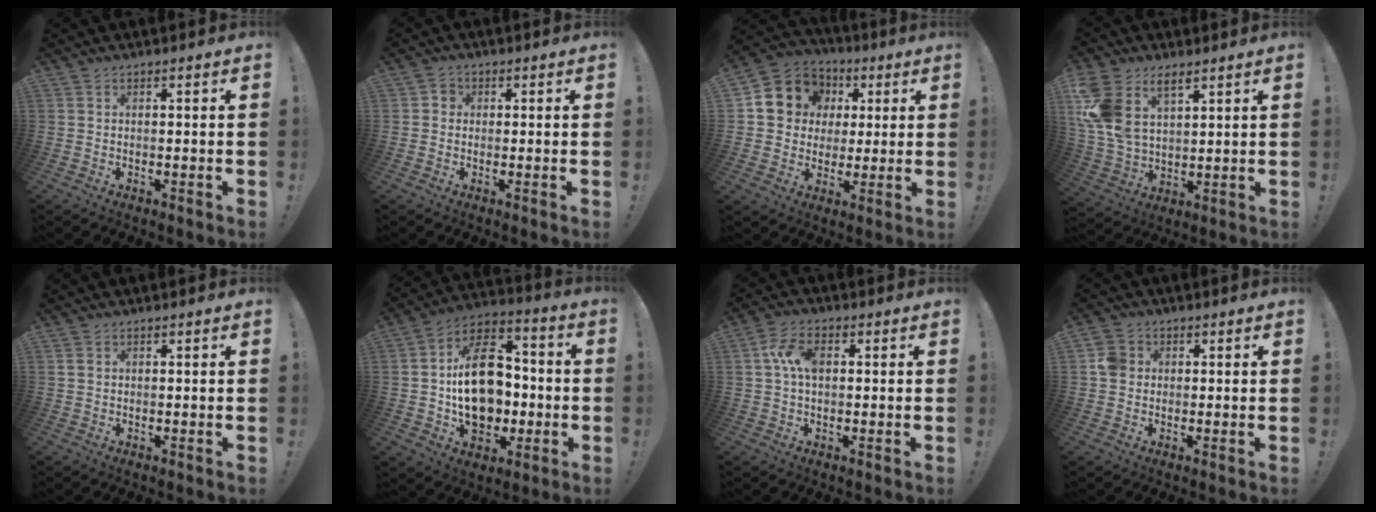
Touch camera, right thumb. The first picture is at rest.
{"total": 2.2, "force": [-0.2, 2.0, 1.0], "torque": [-0.012, 0.005, -0.006]}
{"total": 10.6, "force": [3.1, 9.7, 3.0], "torque": [-0.044, -0.014, 0.072]}
{"total": 13.4, "force": [7.0, 8.3, 7.8], "torque": [-0.165, -0.037, 0.136]}
{"total": 0.8, "force": [0.3, 0.6, 0.3], "torque": [-0.010, 0.005, 0.007]}
{"total": 21.6, "force": [-1.6, 15.2, 15.3], "torque": [-0.240, 0.020, -0.013]}
{"total": 7.4, "force": [1.1, 4.5, 5.8], "torque": [-0.107, 0.010, 0.022]}
{"total": 4.9, "force": [0.6, 4.5, 2.0], "torque": [-0.036, 0.011, 0.012]}